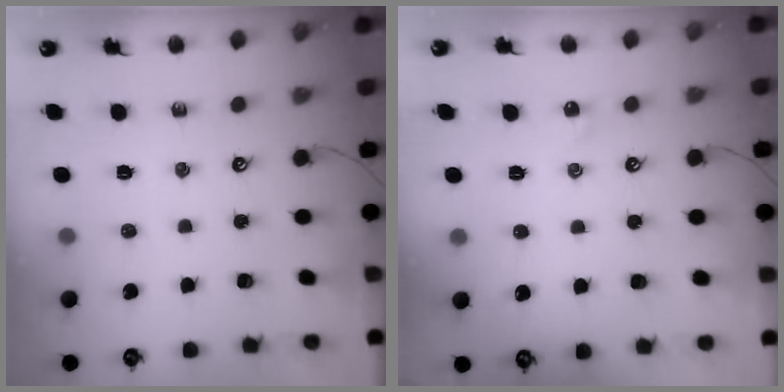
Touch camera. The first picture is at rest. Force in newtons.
{"total": 1.3, "press": 1.2, "slide": 0.4}